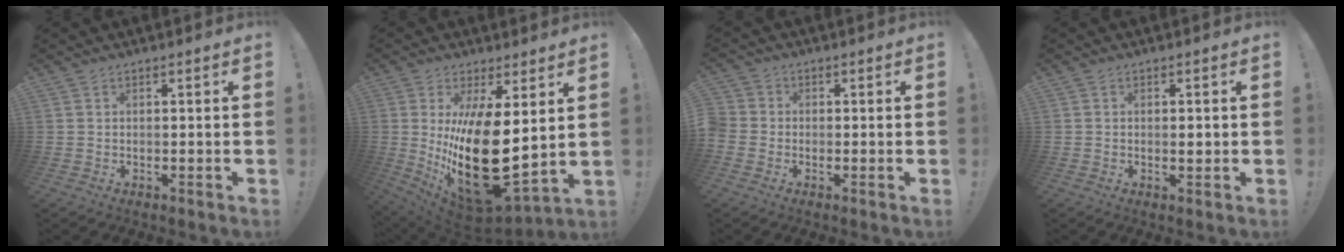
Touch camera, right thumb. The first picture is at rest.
{"total": 25.9, "force": [0.8, 11.5, 23.2], "torque": [-0.413, -0.043, 0.042]}
{"total": 3.2, "force": [-1.3, 2.6, 1.3], "torque": [-0.028, 0.008, -0.023]}
{"total": 1.2, "force": [-0.1, 0.6, 1.1], "torque": [-0.003, -0.004, -0.006]}